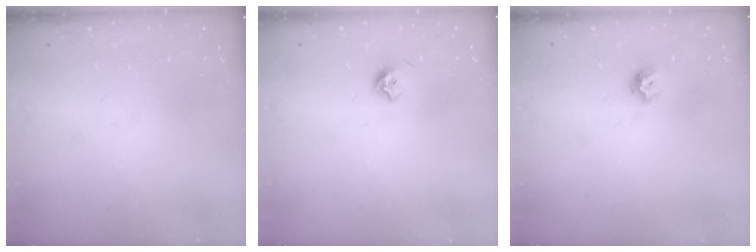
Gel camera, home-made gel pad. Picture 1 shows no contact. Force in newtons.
{"total": 6.0, "press": 5.9, "slide": 1.0}
{"total": 5.2, "press": 5.1, "slide": 0.9}